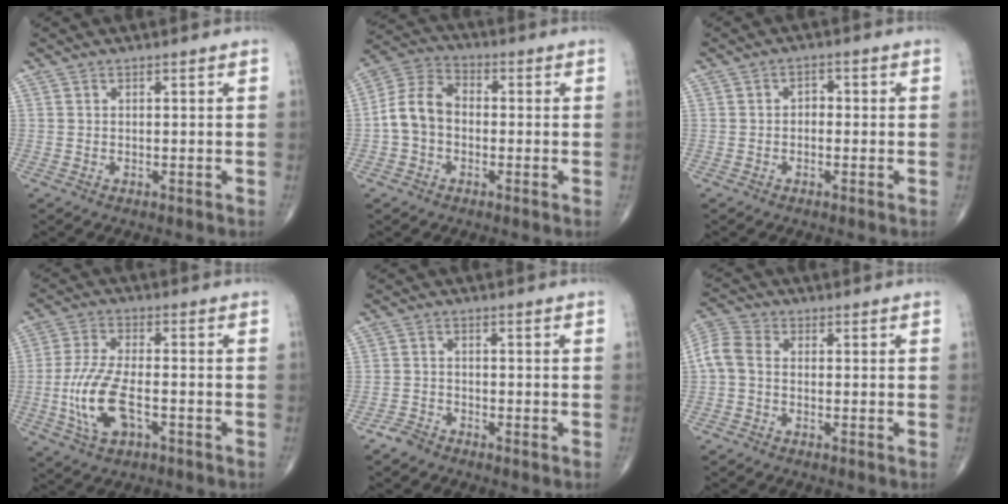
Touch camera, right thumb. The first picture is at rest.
{"total": 8.8, "force": [-1.1, 6.6, 5.7], "torque": [-0.103, 0.033, -0.036]}
{"total": 2.0, "force": [-0.3, 1.5, 1.3], "torque": [-0.004, 0.010, -0.014]}
{"total": 11.0, "force": [-3.0, 4.9, 9.3], "torque": [-0.204, 0.010, -0.056]}
{"total": 2.1, "force": [-1.9, 0.9, 0.3], "torque": [-0.005, 0.000, -0.041]}
{"total": 6.2, "force": [-0.4, 4.3, 4.5], "torque": [-0.100, 0.018, -0.021]}